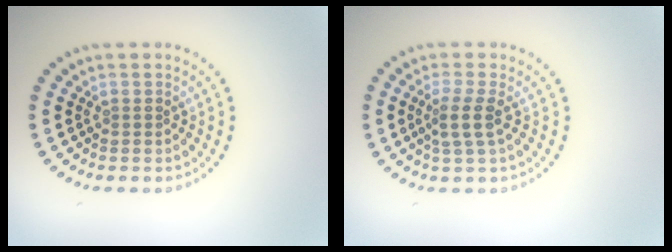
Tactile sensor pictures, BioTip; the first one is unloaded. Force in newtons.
{"total": 2.3, "press": 1.8, "slide": 1.3}